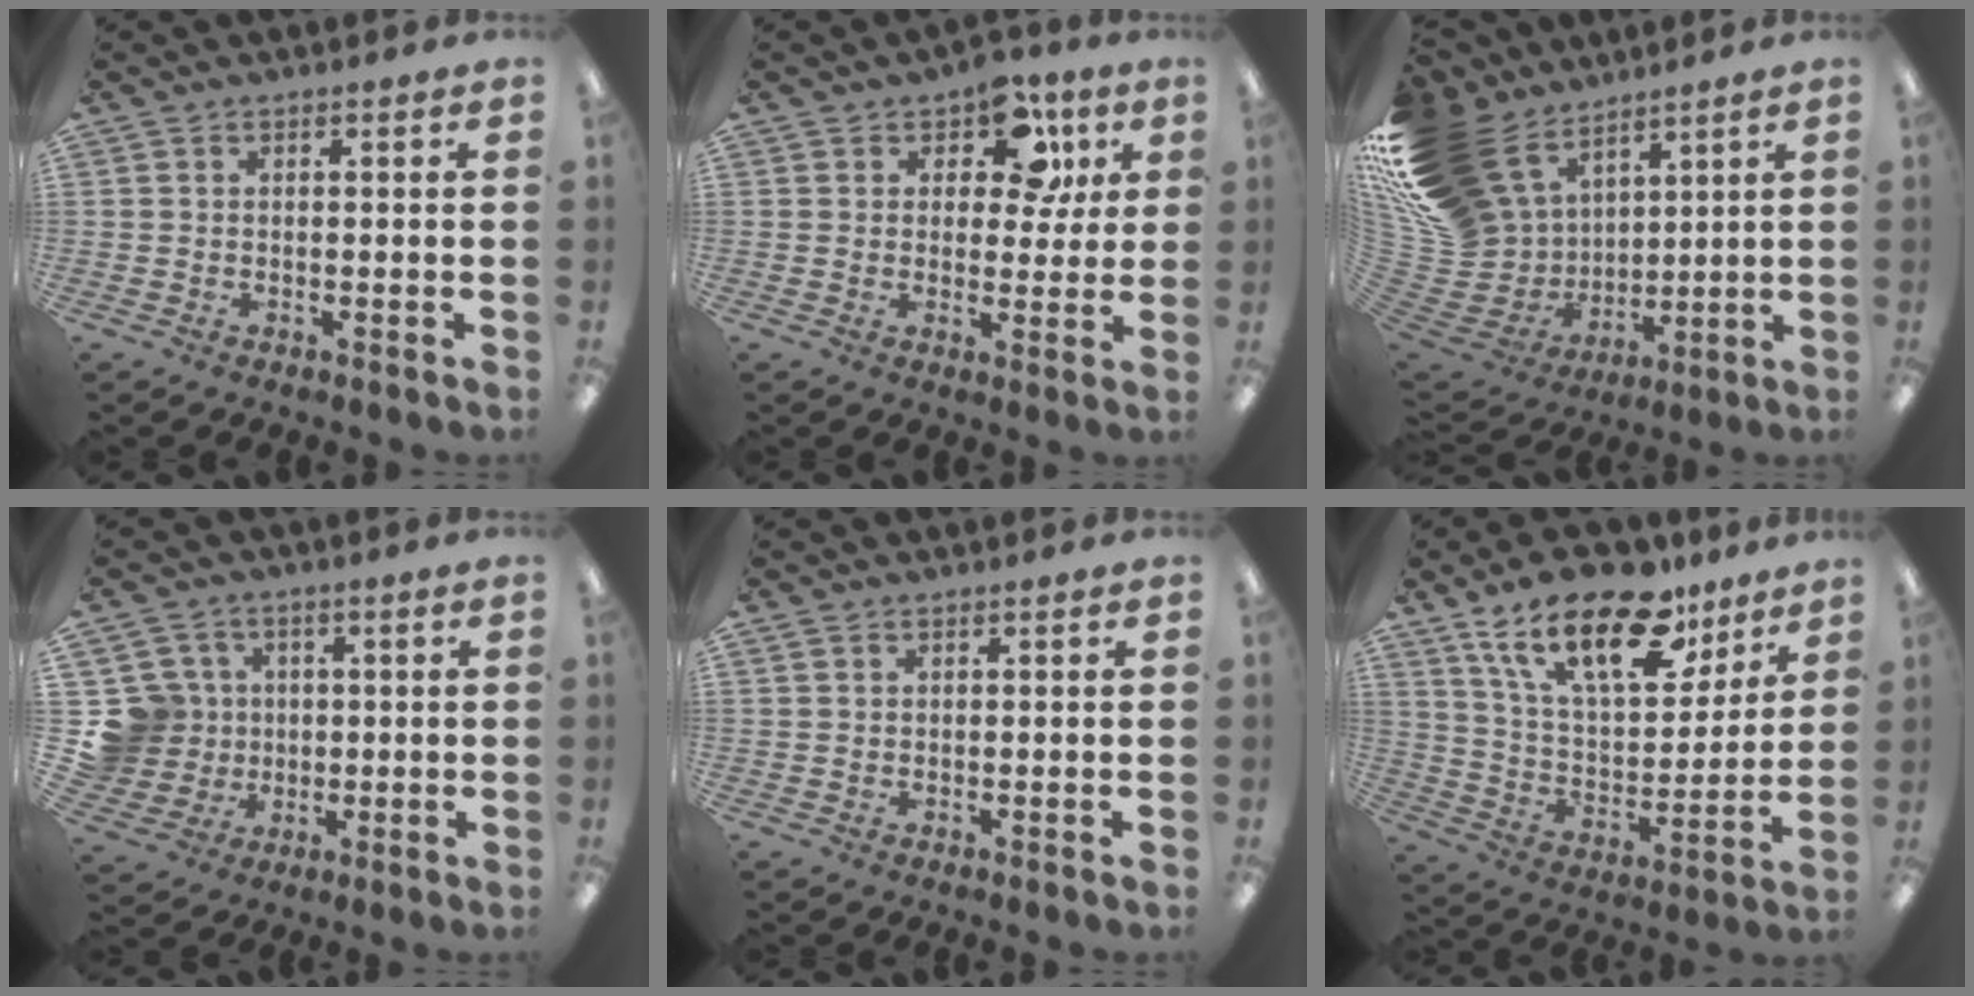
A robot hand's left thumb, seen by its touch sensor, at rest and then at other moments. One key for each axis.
{"total": 10.7, "fx": 5.0, "fy": 7.1, "fz": 6.3, "tx": -0.086, "ty": -0.012, "tz": 0.085}
{"total": 23.5, "fx": 12.6, "fy": 16.3, "fz": 11.2, "tx": -0.264, "ty": -0.080, "tz": 0.261}
{"total": 10.8, "fx": 1.5, "fy": 10.5, "fz": 2.0, "tx": -0.081, "ty": 0.007, "tz": 0.043}
{"total": 1.0, "fx": 0.6, "fy": 0.7, "fz": 0.3, "tx": -0.008, "ty": 0.001, "tz": 0.012}
{"total": 21.7, "fx": 14.3, "fy": 9.4, "fz": 13.4, "tx": -0.231, "ty": -0.074, "tz": 0.248}